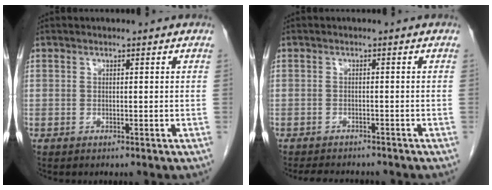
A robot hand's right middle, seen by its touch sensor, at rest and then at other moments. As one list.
[{"total": 6.2, "force": [-5.6, 1.8, 2.0], "torque": [-0.028, -0.003, -0.075]}]